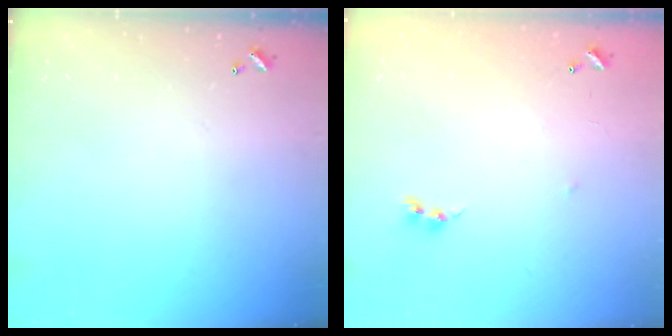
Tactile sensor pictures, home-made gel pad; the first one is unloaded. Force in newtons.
{"total": 5.2, "press": 5.2, "slide": 0.6}